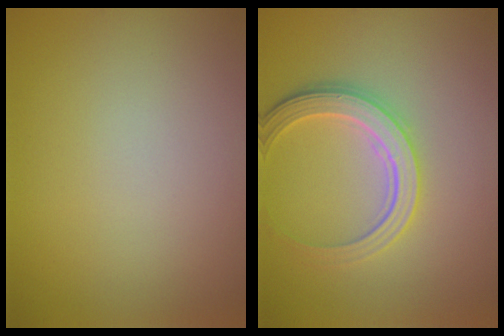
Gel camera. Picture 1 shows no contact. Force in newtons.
{"total": 3.8, "press": 3.4, "slide": 1.8}